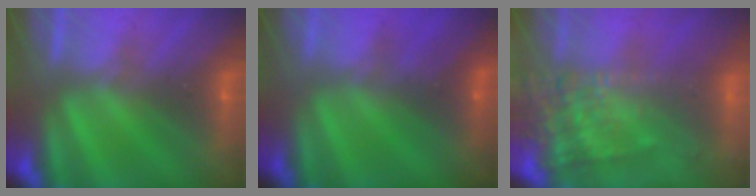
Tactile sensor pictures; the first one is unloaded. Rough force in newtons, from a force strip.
{"total": 2.2}
{"total": 6.1}